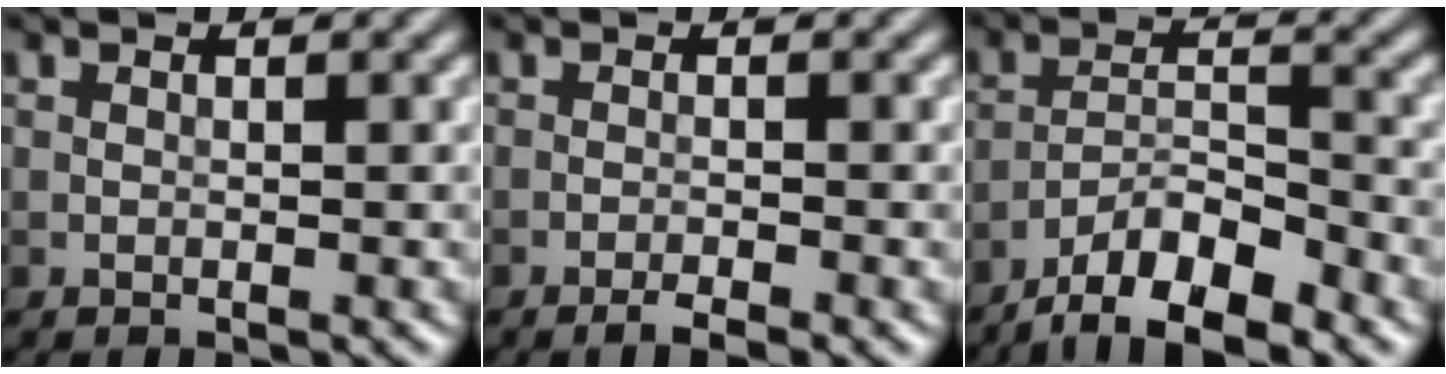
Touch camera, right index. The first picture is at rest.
{"total": 2.0, "force": [-1.3, 0.3, 1.4], "torque": [-0.024, 0.003, -0.026]}
{"total": 6.9, "force": [-5.2, 1.8, 4.1], "torque": [-0.066, 0.000, -0.095]}